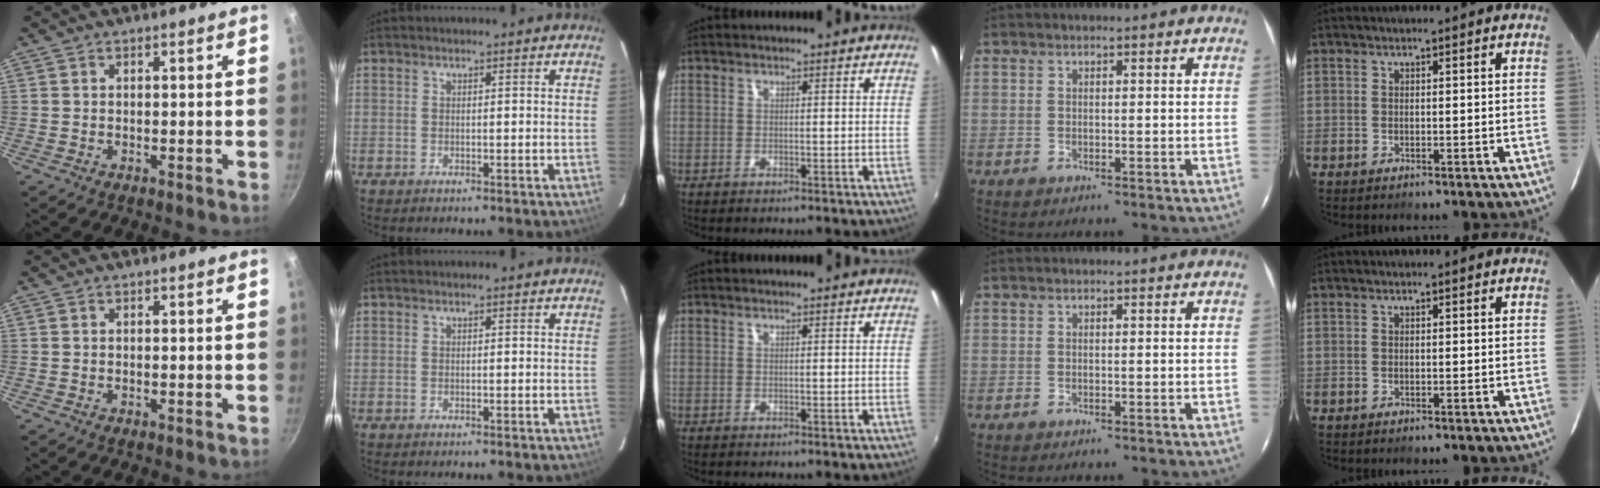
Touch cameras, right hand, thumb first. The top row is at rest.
{}